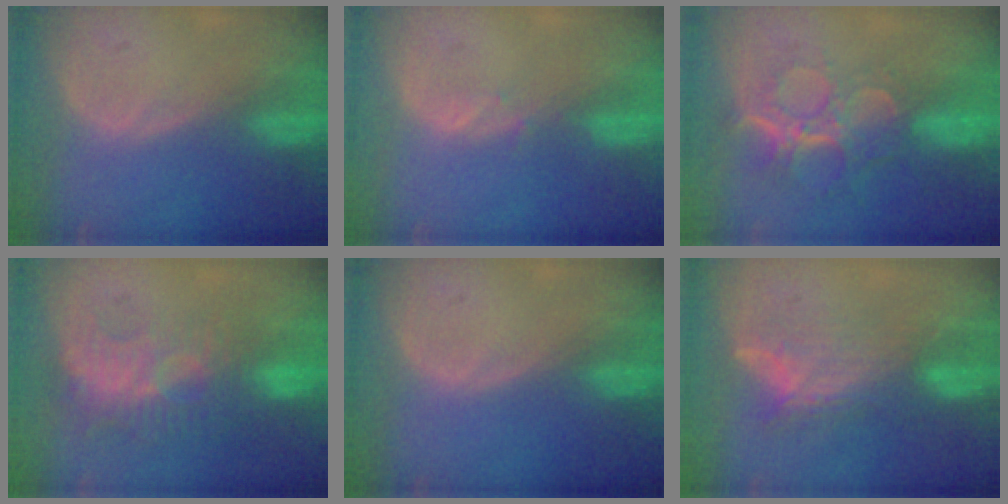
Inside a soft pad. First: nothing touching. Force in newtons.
{"total": 0.8, "press": 0.8, "slide": 0.3}
{"total": 9.5, "press": 8.0, "slide": 5.1}
{"total": 9.4, "press": 8.4, "slide": 4.3}
{"total": 0.0}
{"total": 7.0, "press": 6.4, "slide": 2.8}